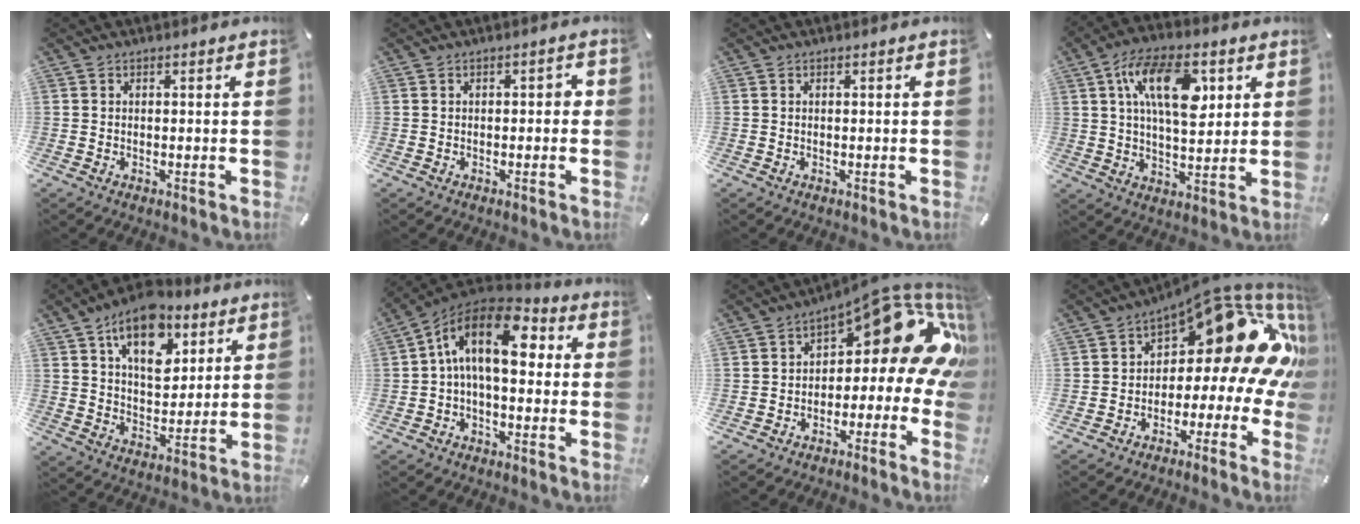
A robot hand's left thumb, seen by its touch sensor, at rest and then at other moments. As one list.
[{"total": 1.9, "force": [-0.5, 1.0, 1.6], "torque": [-0.028, 0.008, -0.013]}, {"total": 0.0}, {"total": 16.2, "force": [5.6, 8.2, 12.7], "torque": [-0.224, 0.001, 0.093]}, {"total": 14.9, "force": [8.4, 9.1, 8.3], "torque": [-0.124, -0.034, 0.150]}, {"total": 16.0, "force": [3.2, 8.4, 13.3], "torque": [-0.244, -0.010, 0.049]}, {"total": 16.1, "force": [7.9, 7.1, 12.1], "torque": [-0.152, -0.065, 0.125]}, {"total": 19.1, "force": [7.6, 9.3, 14.9], "torque": [-0.197, -0.068, 0.120]}]